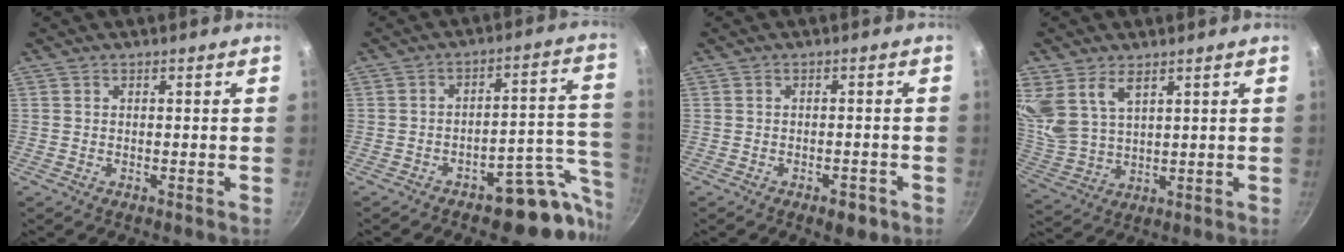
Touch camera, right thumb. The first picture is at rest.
{"total": 14.6, "force": [-9.4, 5.7, 9.7], "torque": [-0.044, 0.107, -0.126]}
{"total": 3.3, "force": [-1.9, 1.5, 2.2], "torque": [-0.022, 0.008, -0.024]}
{"total": 11.7, "force": [5.9, 6.8, 7.5], "torque": [-0.170, -0.014, 0.134]}